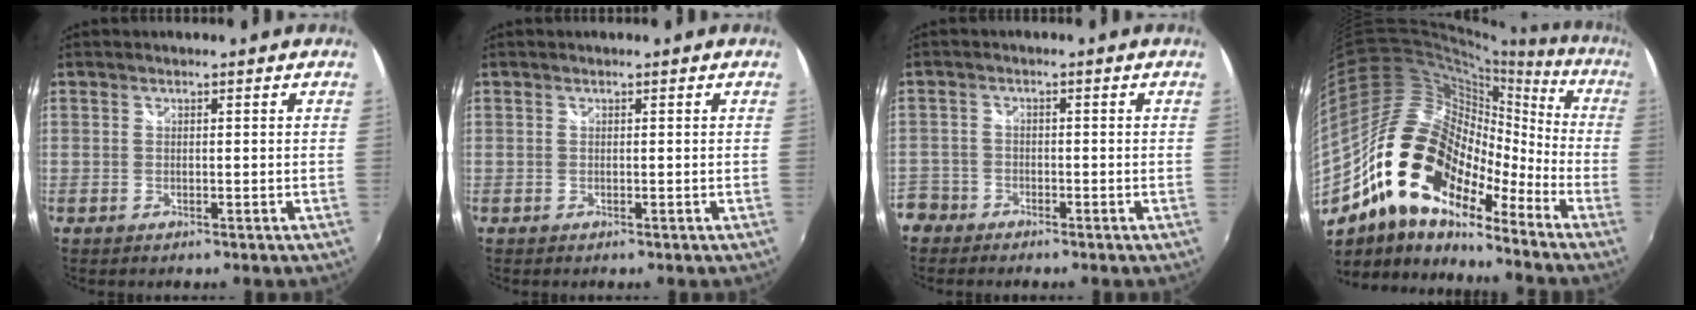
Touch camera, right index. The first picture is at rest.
{"total": 0.0}
{"total": 5.6, "force": [-3.7, 4.2, 0.7], "torque": [-0.038, 0.009, -0.077]}
{"total": 19.1, "force": [-12.5, 10.0, 10.3], "torque": [-0.176, 0.011, -0.234]}